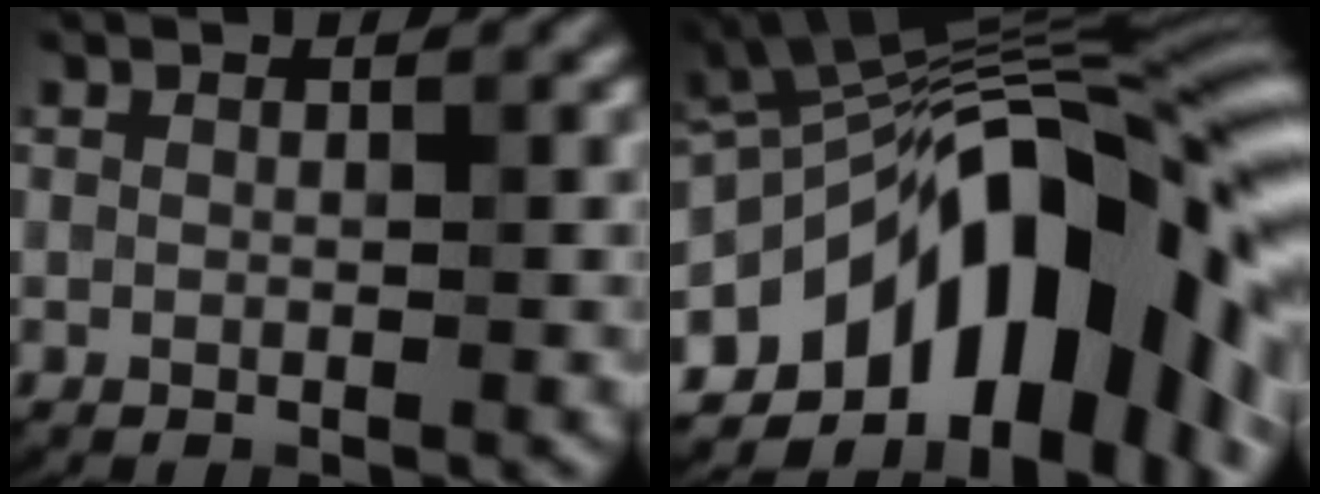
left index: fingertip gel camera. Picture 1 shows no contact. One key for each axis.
{"total": 16.5, "fx": -6.0, "fy": 8.3, "fz": 12.9, "tx": -0.151, "ty": 0.022, "tz": -0.114}